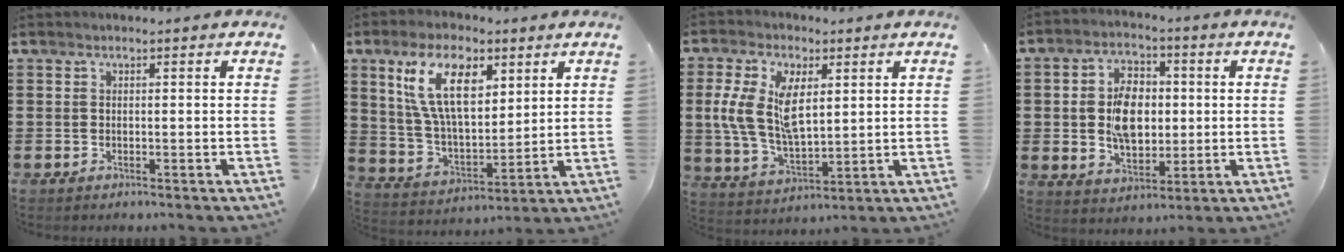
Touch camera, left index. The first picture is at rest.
{"total": 12.5, "force": [6.1, 6.1, 9.1], "torque": [-0.197, 0.014, 0.114]}
{"total": 10.4, "force": [2.7, 5.5, 8.4], "torque": [-0.195, 0.005, 0.046]}
{"total": 8.4, "force": [0.2, 5.7, 6.2], "torque": [-0.130, 0.013, 0.001]}